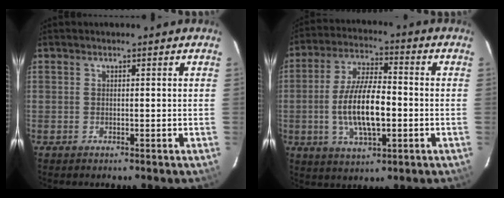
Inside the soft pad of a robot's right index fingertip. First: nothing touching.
{"total": 12.8, "force": [-2.2, 4.6, 11.7], "torque": [-0.231, -0.002, -0.037]}